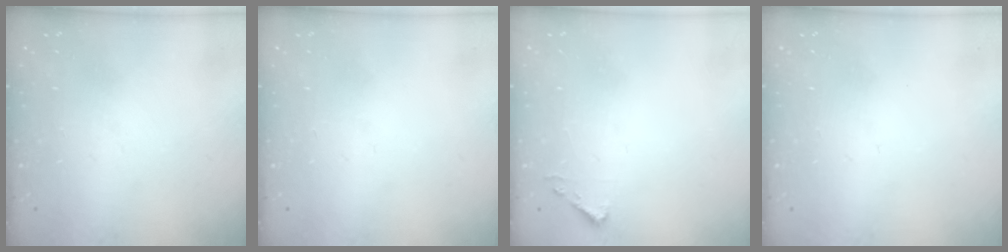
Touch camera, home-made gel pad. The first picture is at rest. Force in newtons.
{"total": 0.0}
{"total": 3.7, "press": 3.7, "slide": 0.4}
{"total": 0.0}